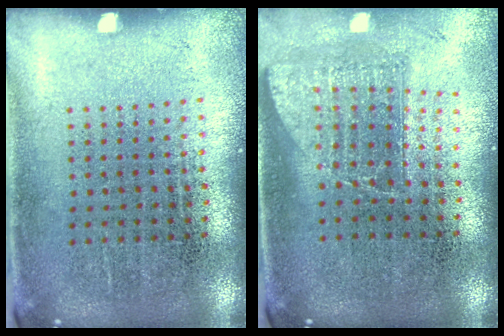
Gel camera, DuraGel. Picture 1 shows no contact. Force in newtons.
{"total": 1.5, "press": 1.2, "slide": 0.9}